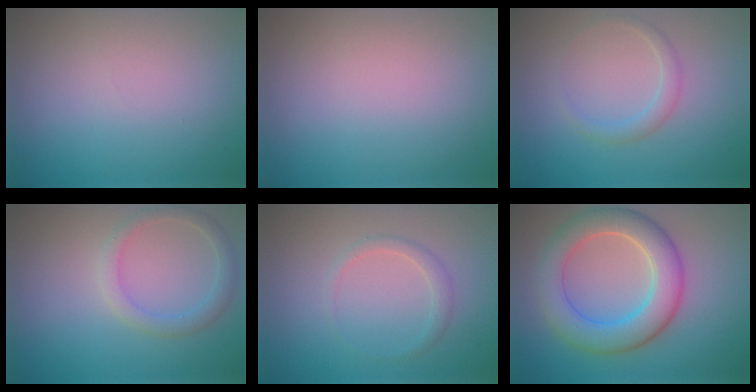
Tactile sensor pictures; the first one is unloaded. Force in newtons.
{"total": 0.0}
{"total": 1.5, "press": 1.5, "slide": 0.2}
{"total": 2.1, "press": 2.1, "slide": 0.1}
{"total": 1.3, "press": 1.3, "slide": 0.1}
{"total": 6.7, "press": 6.7, "slide": 0.2}